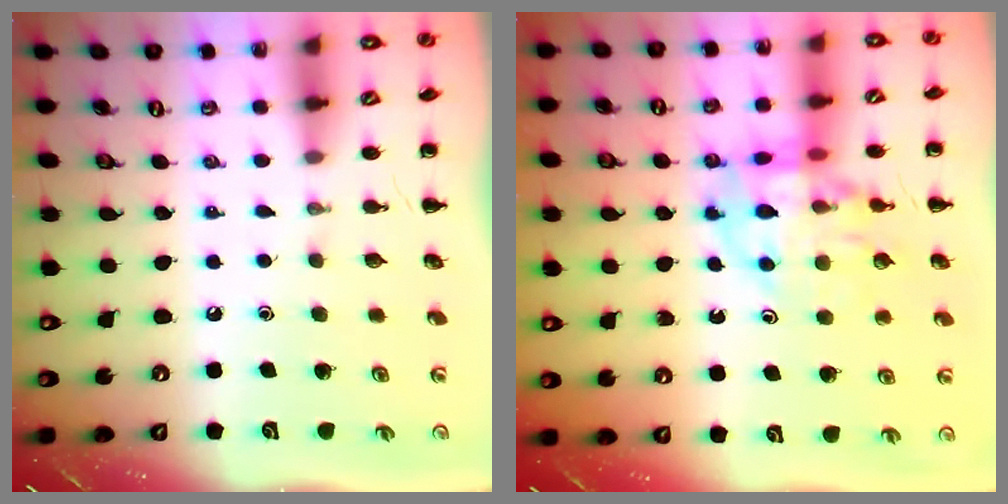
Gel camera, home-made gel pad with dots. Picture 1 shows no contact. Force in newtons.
{"total": 13.6, "press": 13.4, "slide": 2.5}